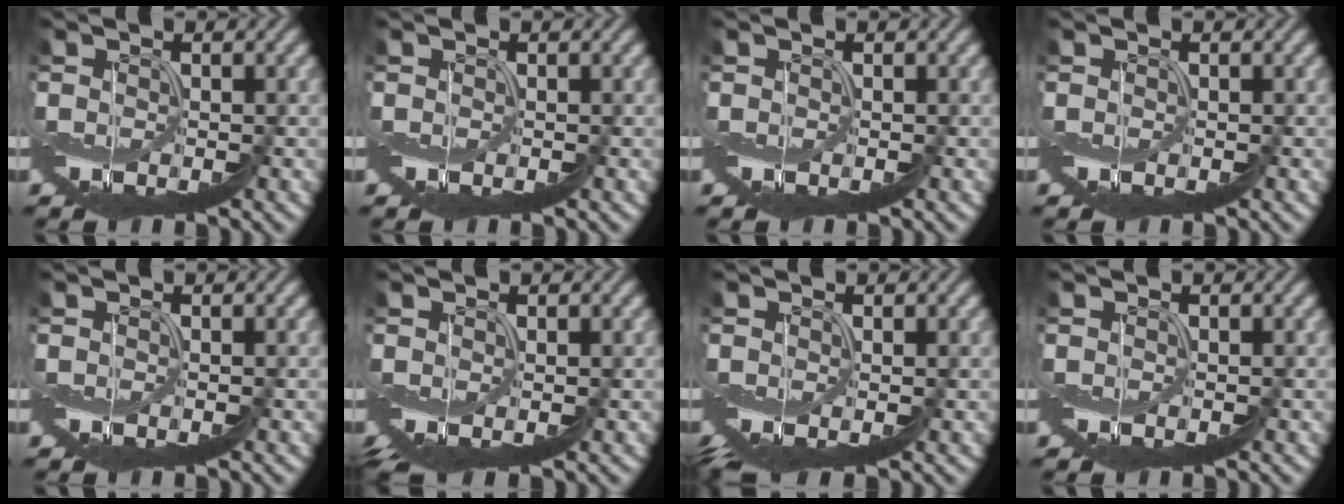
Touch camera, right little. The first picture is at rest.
{"total": 0.0}
{"total": 0.0}
{"total": 0.0}
{"total": 0.0}
{"total": 1.6, "force": [-1.1, 0.3, 1.2], "torque": [-0.034, -0.007, -0.019]}
{"total": 1.7, "force": [-1.6, 0.1, 0.7], "torque": [-0.027, -0.009, -0.029]}
{"total": 0.0}